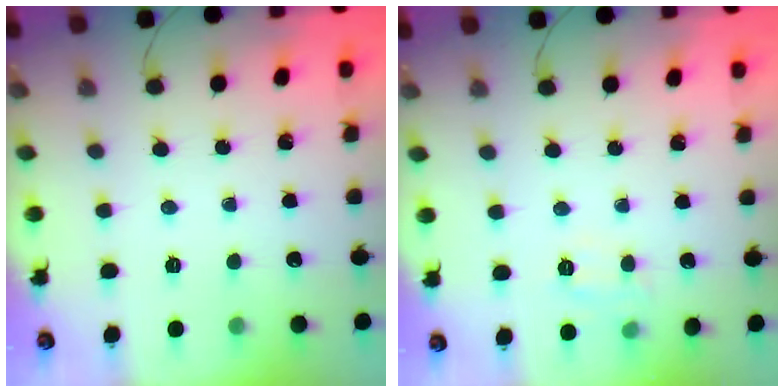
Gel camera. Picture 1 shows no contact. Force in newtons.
{"total": 8.5, "press": 8.4, "slide": 1.4}